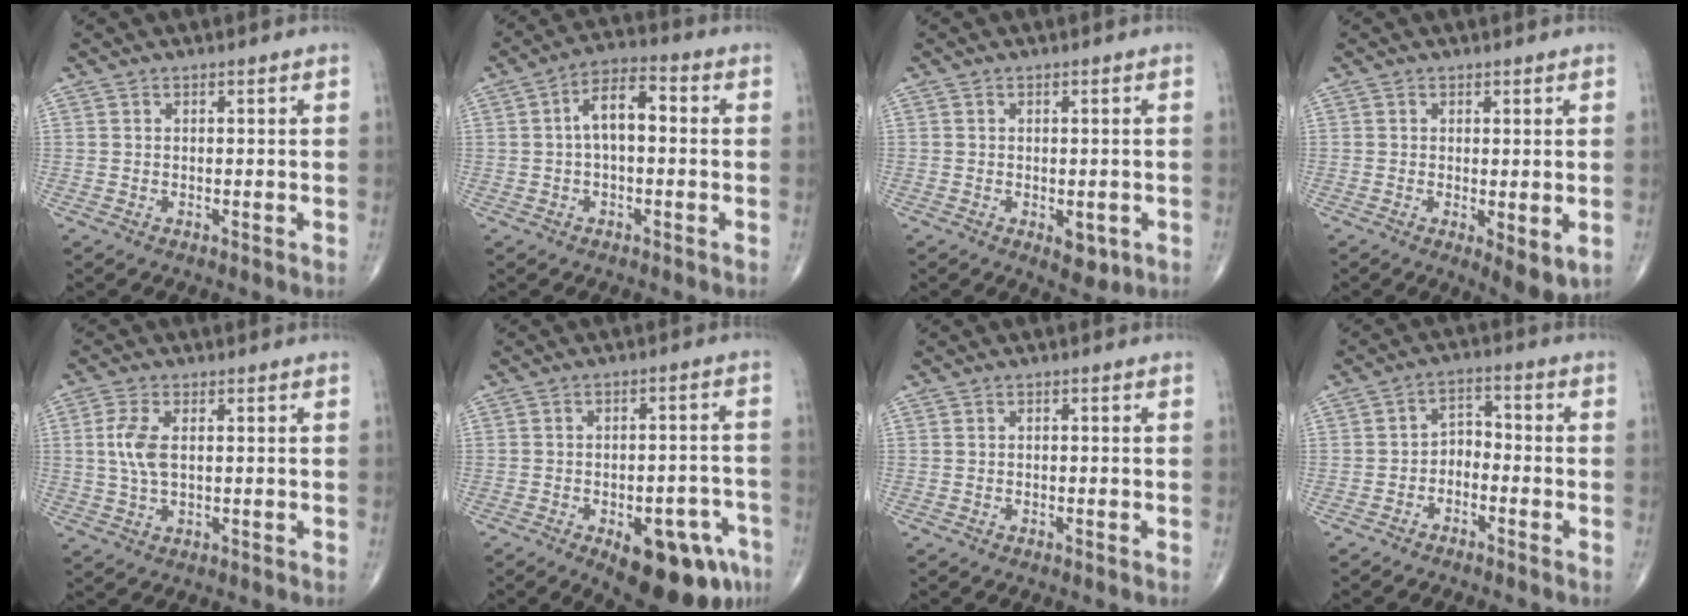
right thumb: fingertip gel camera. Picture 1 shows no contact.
{"total": 7.6, "force": [0.3, 3.8, 6.6], "torque": [-0.104, 0.031, -0.004]}
{"total": 3.8, "force": [-1.2, 2.0, 3.0], "torque": [-0.028, -0.004, -0.009]}
{"total": 5.4, "force": [-1.0, 1.8, 4.9], "torque": [-0.074, -0.019, -0.012]}
{"total": 5.8, "force": [0.8, 2.9, 5.0], "torque": [-0.118, 0.003, 0.014]}
{"total": 16.4, "force": [-8.2, 7.1, 12.3], "torque": [-0.112, 0.038, -0.096]}
{"total": 0.0}
{"total": 4.1, "force": [-2.3, 2.6, 2.2], "torque": [-0.018, 0.033, -0.051]}